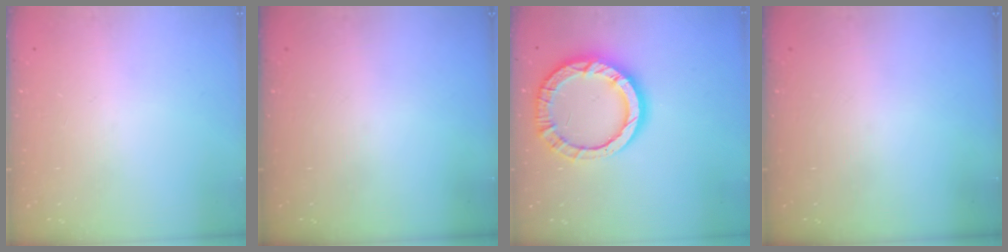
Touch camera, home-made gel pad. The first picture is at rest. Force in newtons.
{"total": 0.0}
{"total": 16.4, "press": 16.3, "slide": 1.9}
{"total": 0.0}